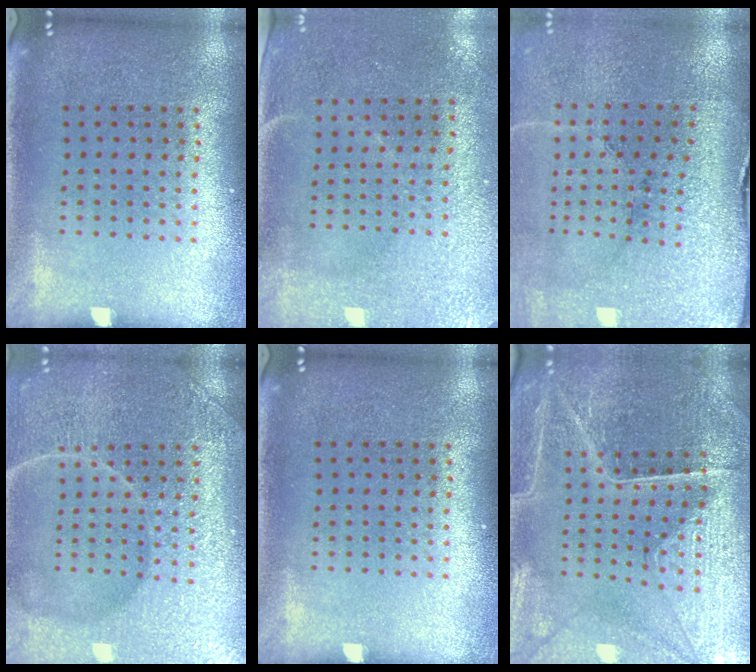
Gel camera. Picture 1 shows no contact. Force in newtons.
{"total": 2.9, "press": 2.4, "slide": 1.6}
{"total": 3.5, "press": 3.5, "slide": 0.4}
{"total": 5.2, "press": 5.1, "slide": 0.6}
{"total": 0.0}
{"total": 3.8, "press": 3.8, "slide": 0.5}